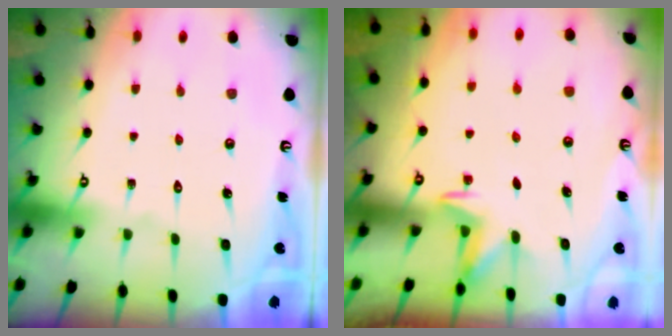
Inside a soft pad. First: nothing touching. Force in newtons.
{"total": 2.1, "press": 1.8, "slide": 1.1}